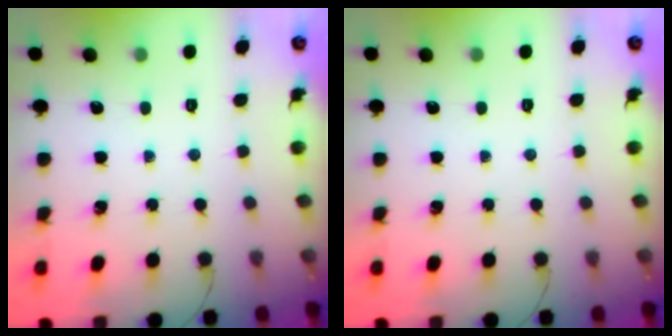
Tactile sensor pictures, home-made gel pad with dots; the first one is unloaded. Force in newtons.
{"total": 0.0}